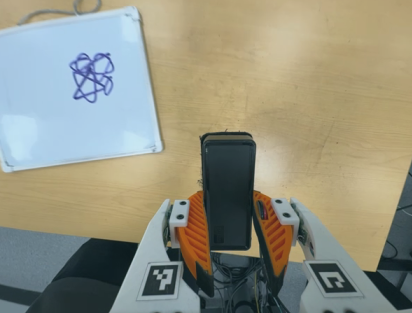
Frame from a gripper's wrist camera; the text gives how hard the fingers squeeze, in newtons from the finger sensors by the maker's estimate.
{"total": 7.1, "left": 5.2, "right": 9.0}